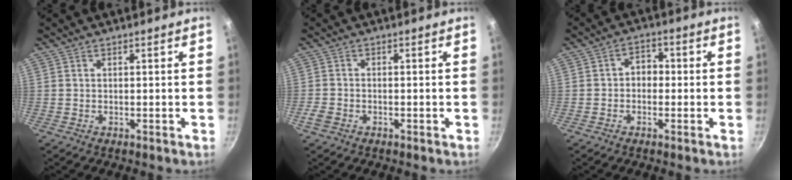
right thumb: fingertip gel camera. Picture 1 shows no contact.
{"total": 2.4, "force": [-1.4, 1.5, 1.3], "torque": [-0.037, 0.009, -0.030]}
{"total": 3.7, "force": [-0.5, 3.0, 2.2], "torque": [-0.009, 0.014, -0.016]}